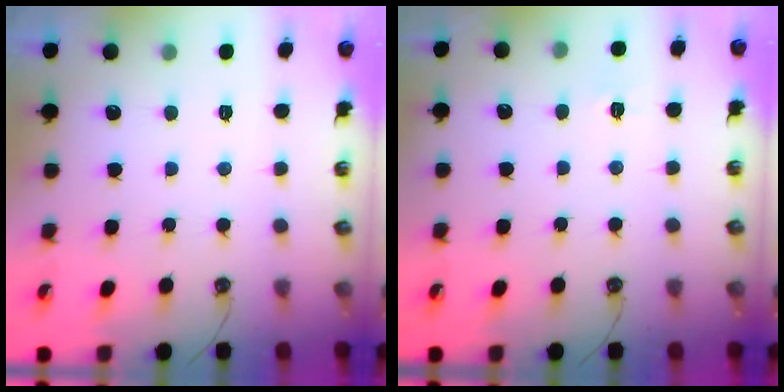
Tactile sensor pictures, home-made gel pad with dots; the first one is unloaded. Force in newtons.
{"total": 4.7, "press": 4.6, "slide": 0.7}